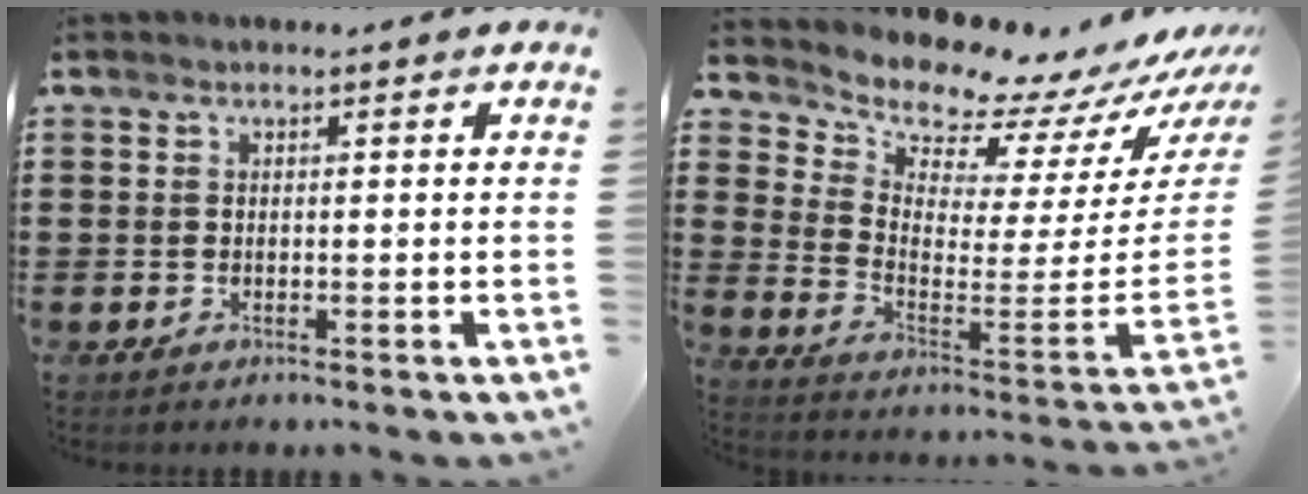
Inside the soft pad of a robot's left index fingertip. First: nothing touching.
{"total": 8.6, "force": [8.5, 1.2, 0.7], "torque": [-0.038, -0.100, 0.139]}